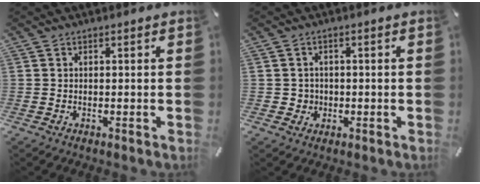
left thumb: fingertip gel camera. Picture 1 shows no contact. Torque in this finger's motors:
{"motor_torque": [-0.35, -0.09, 0.01, 0.12, -0.05]}